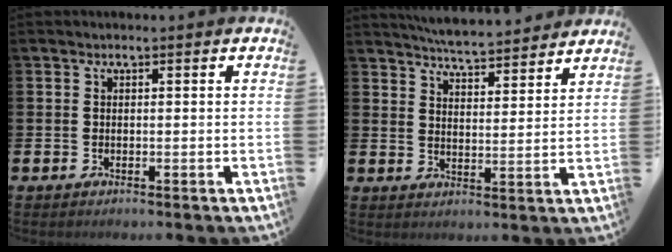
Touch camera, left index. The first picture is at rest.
{"total": 5.8, "force": [5.8, 0.3, 0.5], "torque": [-0.028, -0.040, 0.102]}